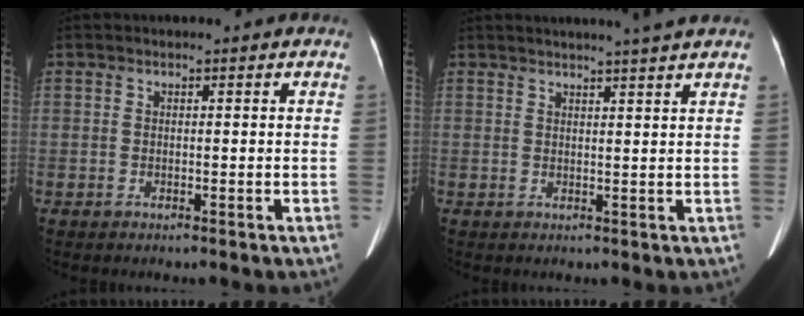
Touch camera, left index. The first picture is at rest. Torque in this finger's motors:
{"motor_torque": [-0.28, -0.37, 0.00, 0.00]}